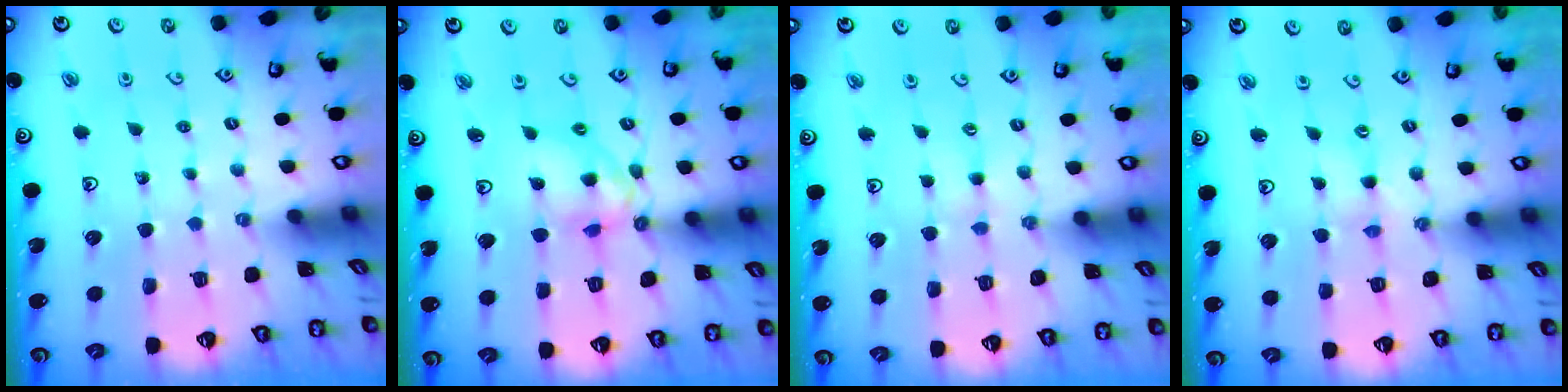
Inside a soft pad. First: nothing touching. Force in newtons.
{"total": 9.2, "press": 9.1, "slide": 0.9}
{"total": 2.3, "press": 2.3, "slide": 0.3}
{"total": 1.3, "press": 1.2, "slide": 0.2}